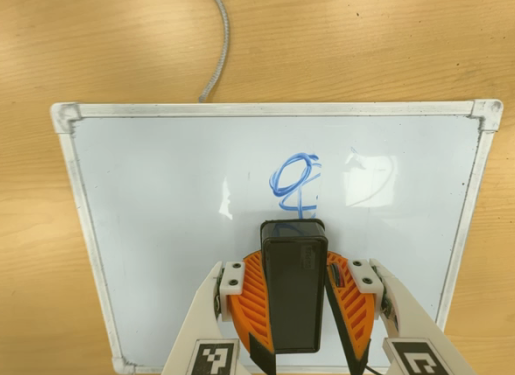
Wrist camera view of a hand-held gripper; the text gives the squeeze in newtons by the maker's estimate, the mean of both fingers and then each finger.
{"total": 10.2, "left": 9.8, "right": 10.6}